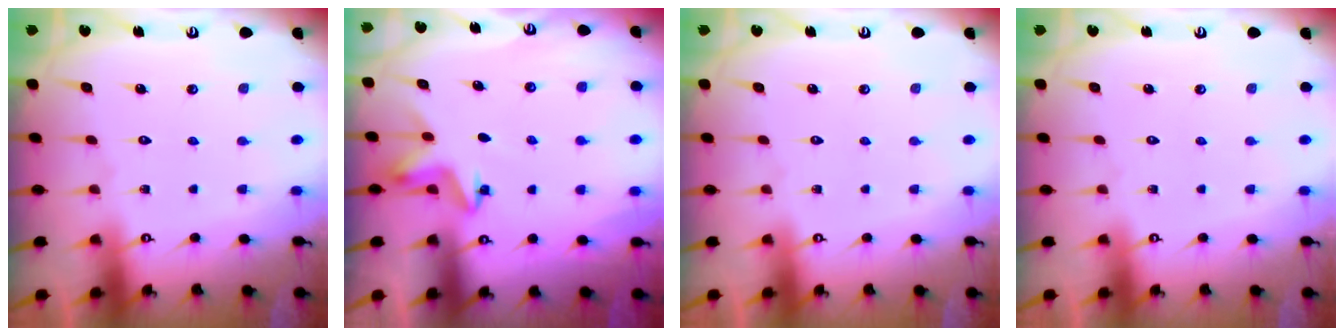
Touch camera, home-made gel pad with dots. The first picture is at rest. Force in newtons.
{"total": 4.6, "press": 4.5, "slide": 0.4}
{"total": 0.0}
{"total": 0.0}